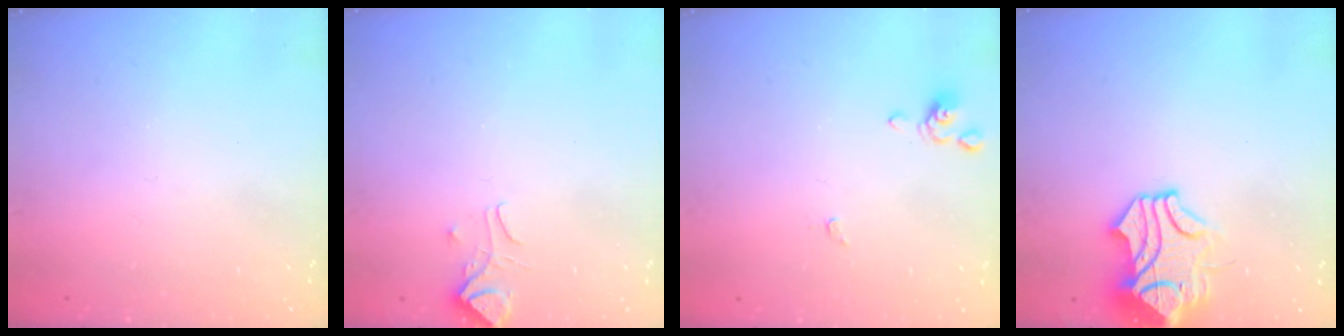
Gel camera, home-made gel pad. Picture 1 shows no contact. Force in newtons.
{"total": 0.9, "press": 0.5, "slide": 0.8}
{"total": 0.0}
{"total": 4.2, "press": 4.1, "slide": 1.2}